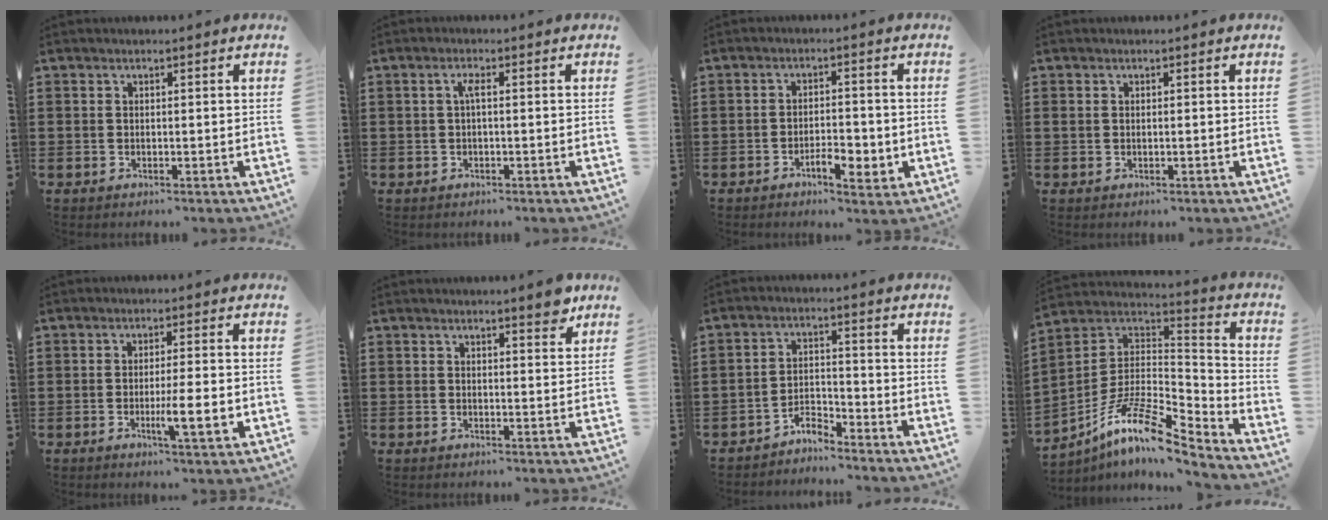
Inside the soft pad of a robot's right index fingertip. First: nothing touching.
{"total": 1.7, "force": [-0.1, 0.2, 1.7], "torque": [-0.034, 0.001, -0.003]}
{"total": 4.9, "force": [-2.2, 2.1, 3.9], "torque": [-0.053, 0.006, -0.040]}
{"total": 0.8, "force": [0.1, 0.4, 0.6], "torque": [-0.013, 0.005, 0.000]}
{"total": 6.6, "force": [-1.7, 0.8, 6.3], "torque": [-0.100, -0.008, -0.027]}
{"total": 3.3, "force": [2.8, 0.6, 1.7], "torque": [-0.022, -0.004, 0.047]}
{"total": 3.6, "force": [-3.6, 0.5, 0.4], "torque": [-0.014, 0.006, -0.074]}
{"total": 11.8, "force": [-8.0, 2.9, 8.1], "torque": [-0.168, 0.003, -0.161]}